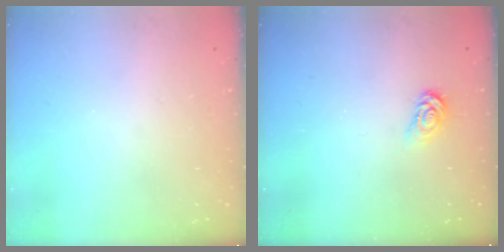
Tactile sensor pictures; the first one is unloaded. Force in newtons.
{"total": 3.2, "press": 3.2, "slide": 0.1}